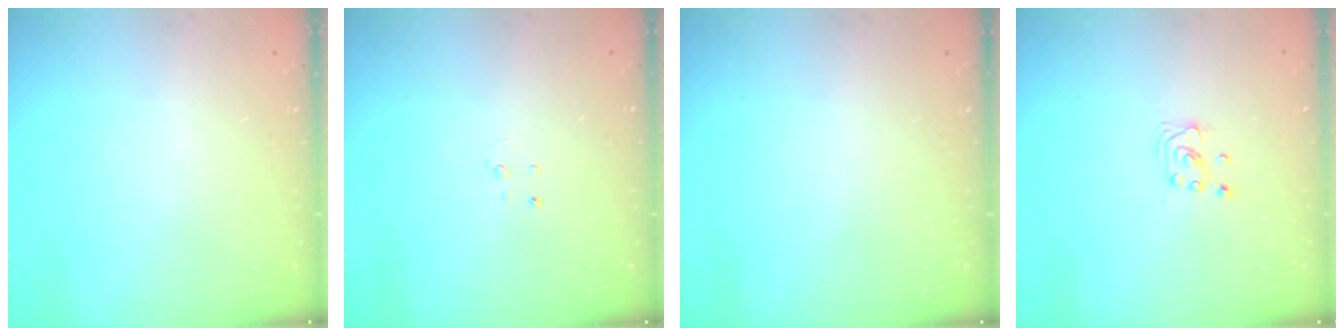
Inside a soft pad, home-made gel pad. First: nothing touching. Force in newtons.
{"total": 2.6, "press": 2.6, "slide": 0.2}
{"total": 0.0}
{"total": 2.2, "press": 2.2, "slide": 0.2}